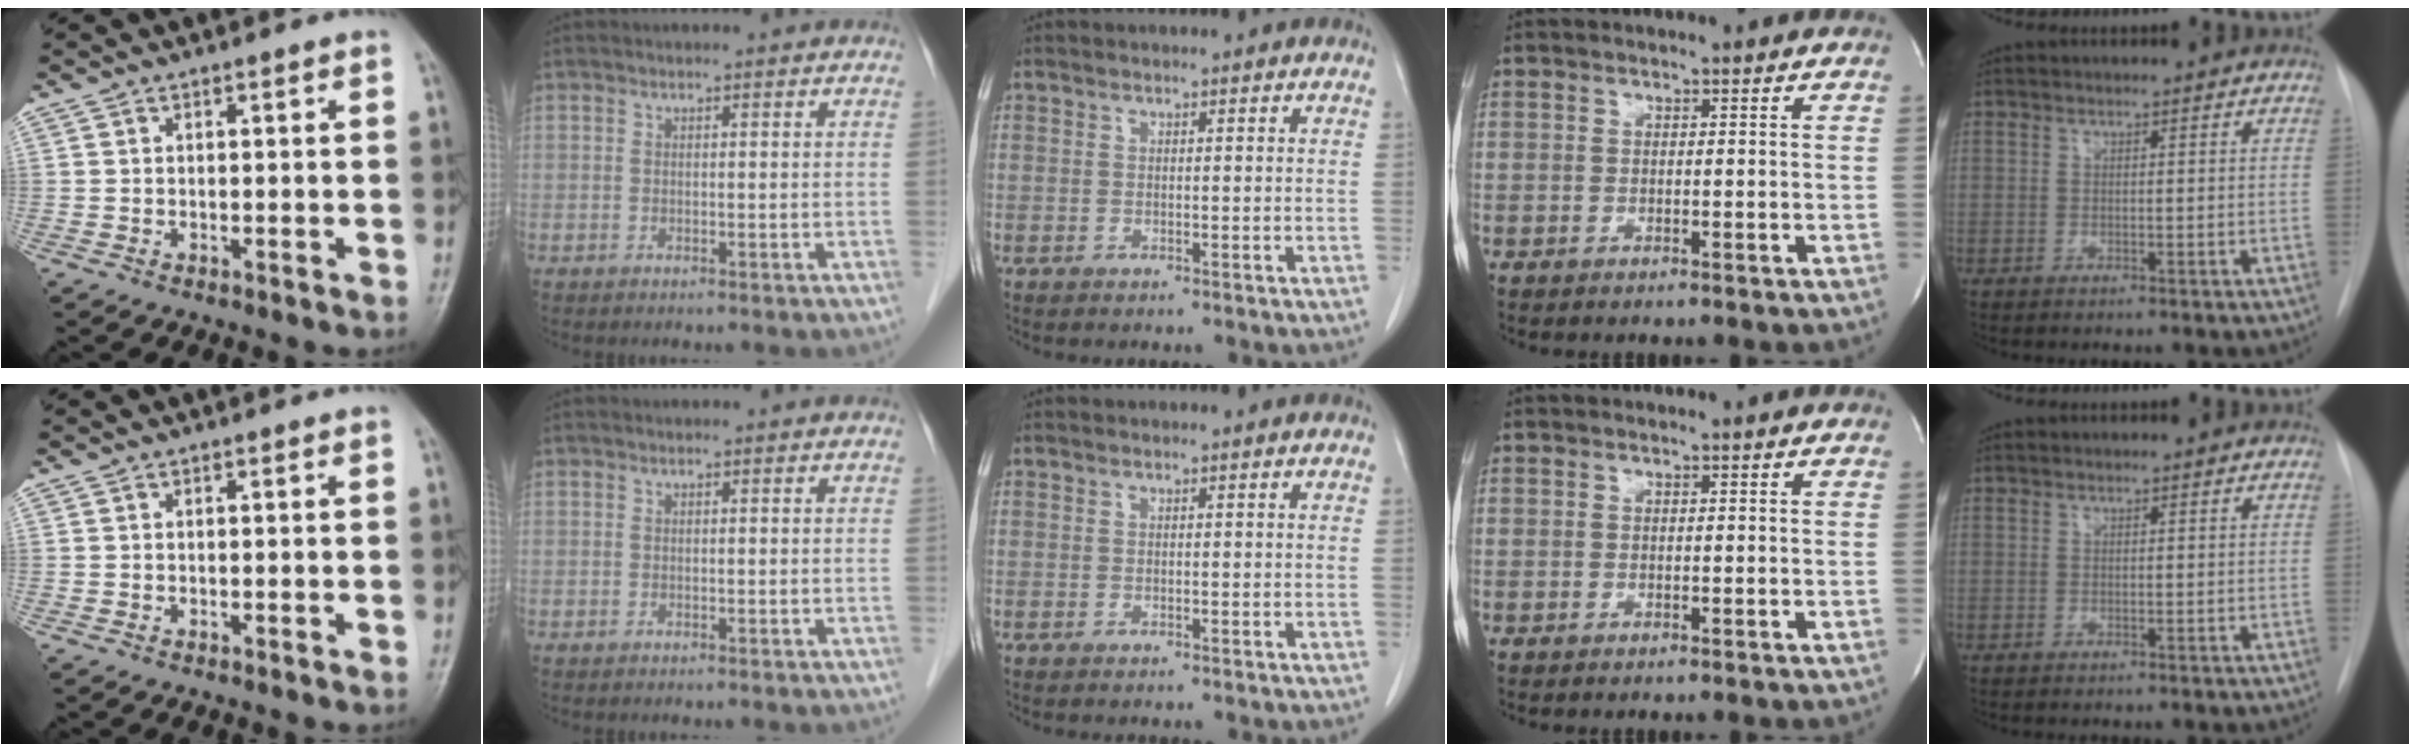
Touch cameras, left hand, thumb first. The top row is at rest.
{}